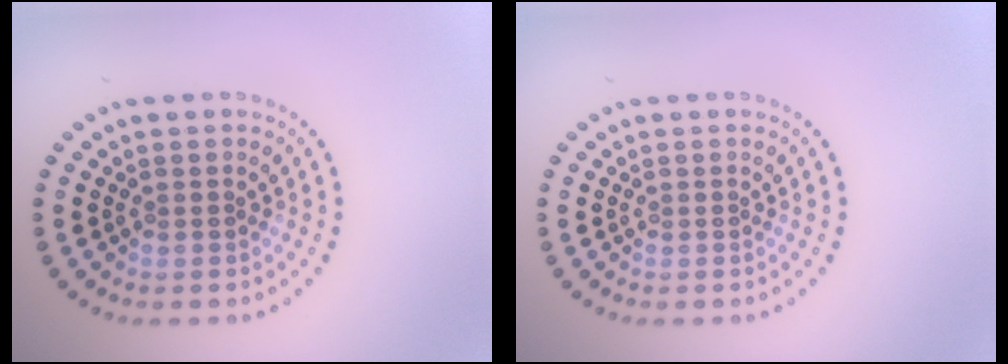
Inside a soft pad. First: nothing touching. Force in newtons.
{"total": 0.0}